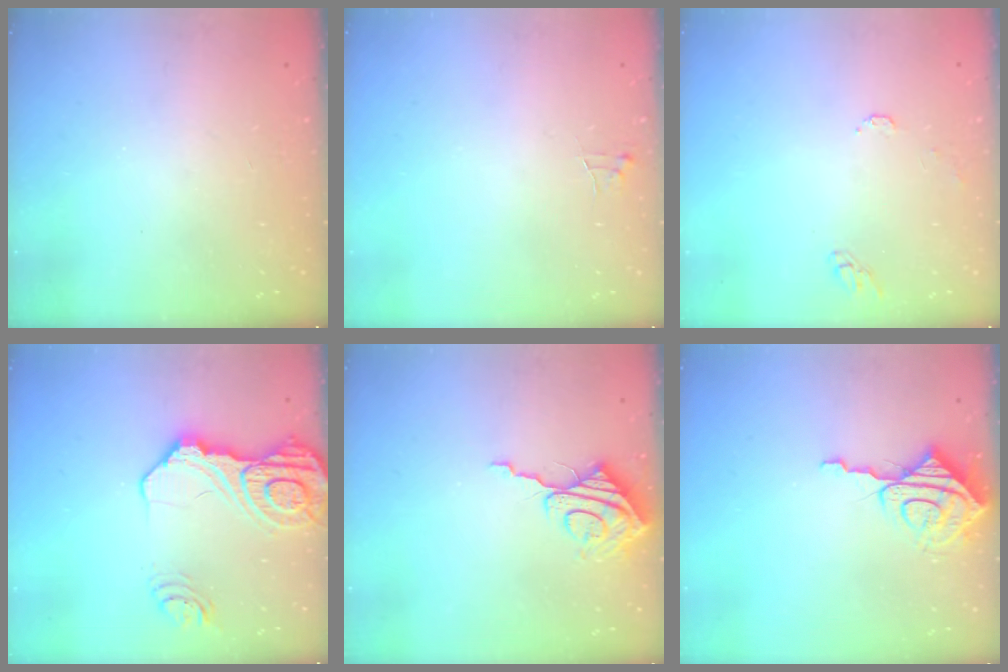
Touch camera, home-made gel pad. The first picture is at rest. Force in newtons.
{"total": 4.0, "press": 4.0, "slide": 0.4}
{"total": 6.0, "press": 6.0, "slide": 0.5}
{"total": 19.8, "press": 19.6, "slide": 2.3}
{"total": 9.0, "press": 9.0, "slide": 0.8}
{"total": 9.0, "press": 8.9, "slide": 0.8}